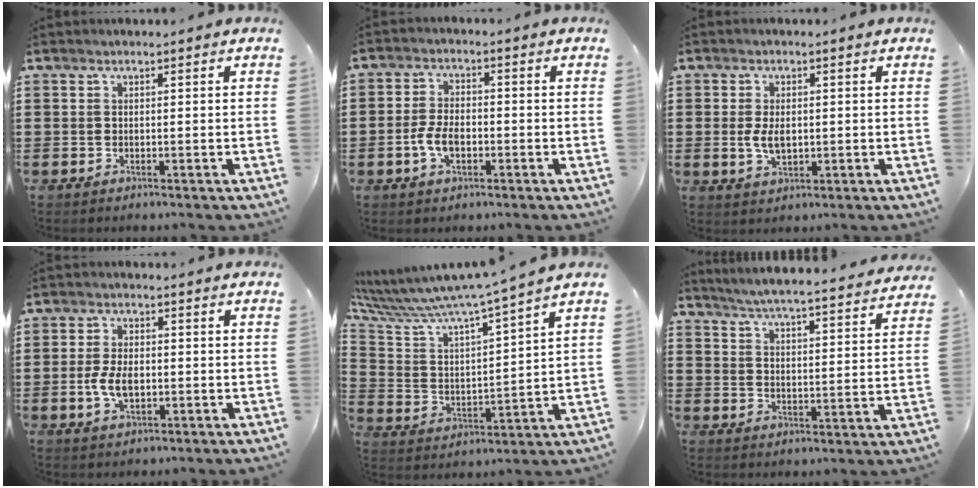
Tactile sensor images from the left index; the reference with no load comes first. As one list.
[{"total": 4.6, "force": [-1.3, 2.4, 3.7], "torque": [-0.085, -0.001, -0.028]}, {"total": 4.1, "force": [0.0, 2.3, 3.4], "torque": [-0.081, 0.001, -0.004]}, {"total": 5.2, "force": [-0.7, 2.7, 4.4], "torque": [-0.100, -0.003, -0.017]}, {"total": 6.4, "force": [6.0, -0.4, 2.4], "torque": [-0.080, -0.055, 0.090]}, {"total": 5.2, "force": [4.9, -0.8, 1.2], "torque": [-0.047, -0.042, 0.081]}]